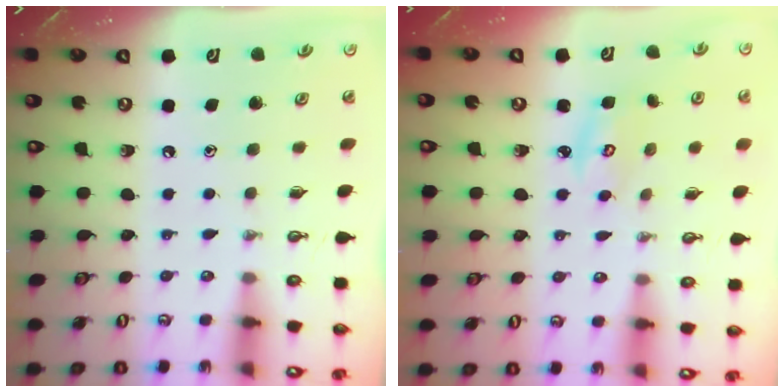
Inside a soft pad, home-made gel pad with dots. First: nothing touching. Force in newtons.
{"total": 4.0, "press": 4.0, "slide": 0.5}